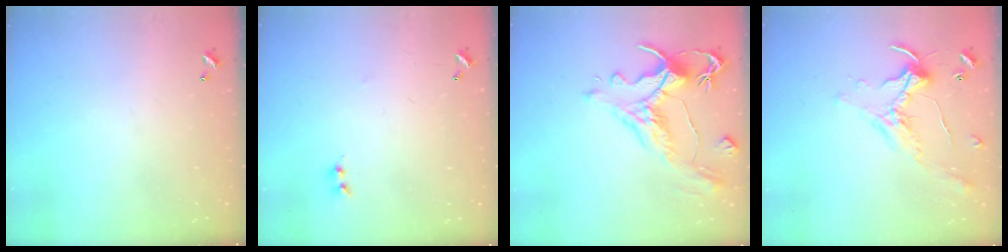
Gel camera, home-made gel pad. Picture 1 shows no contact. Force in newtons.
{"total": 1.8, "press": 1.8, "slide": 0.3}
{"total": 1.6, "press": 0.8, "slide": 1.4}
{"total": 0.8, "press": 0.8, "slide": 0.2}